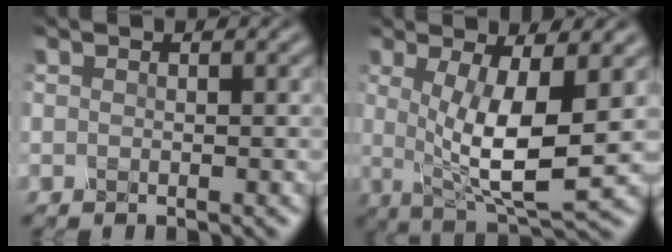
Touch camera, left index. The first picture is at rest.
{"total": 7.8, "force": [0.2, 2.2, 7.4], "torque": [-0.132, -0.011, 0.010]}